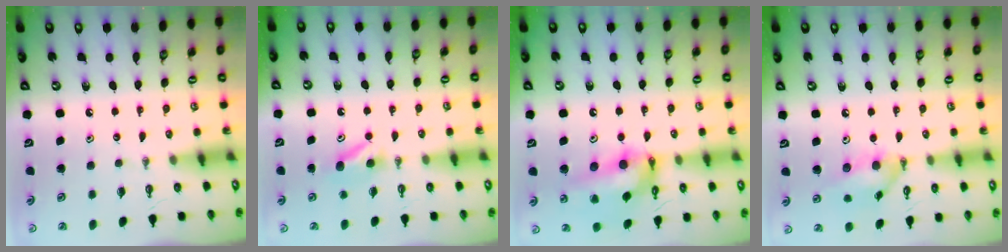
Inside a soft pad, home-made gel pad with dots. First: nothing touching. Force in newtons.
{"total": 4.7, "press": 4.6, "slide": 0.7}
{"total": 18.0, "press": 17.2, "slide": 5.4}
{"total": 11.7, "press": 11.7, "slide": 0.7}